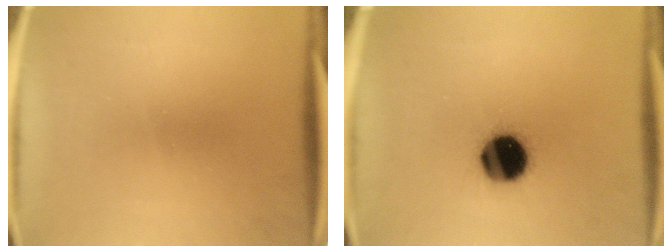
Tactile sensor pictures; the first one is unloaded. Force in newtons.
{"total": 14.9}